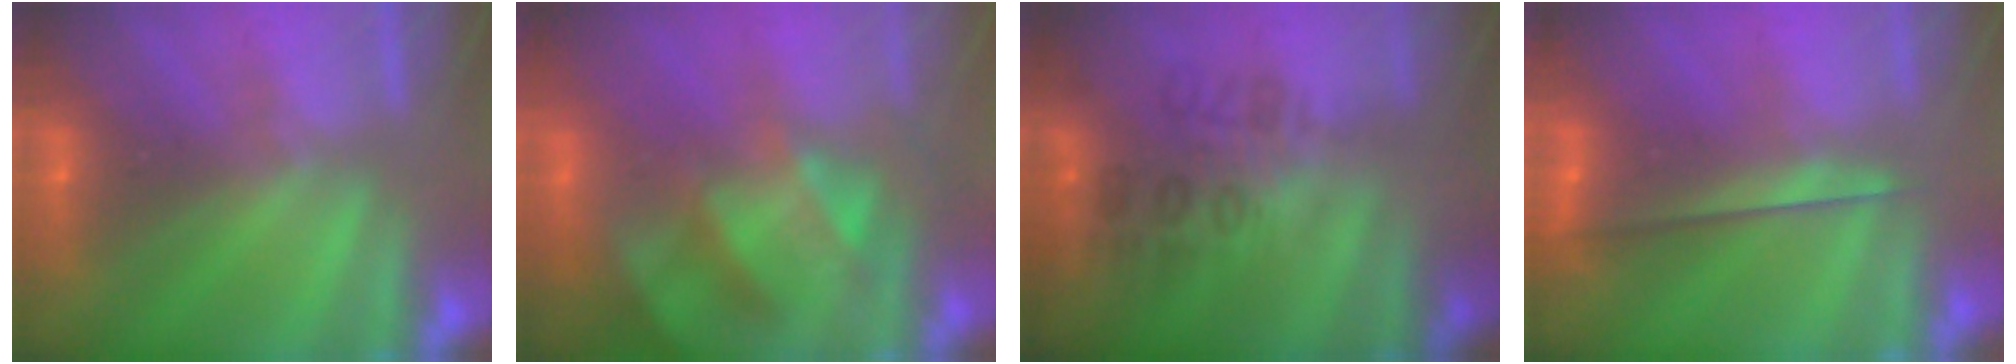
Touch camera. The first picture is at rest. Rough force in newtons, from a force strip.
{"total": 5.2}
{"total": 2.9}
{"total": 2.4}